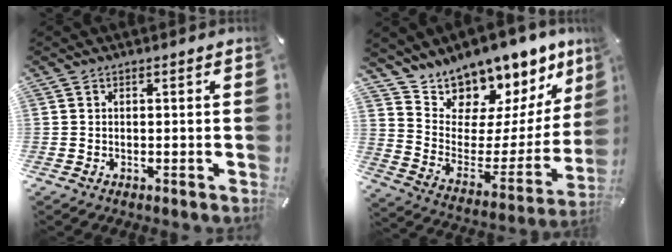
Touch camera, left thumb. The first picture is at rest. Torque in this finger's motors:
{"motor_torque": [3.31, 1.71, 1.58, -1.19, 0.42]}